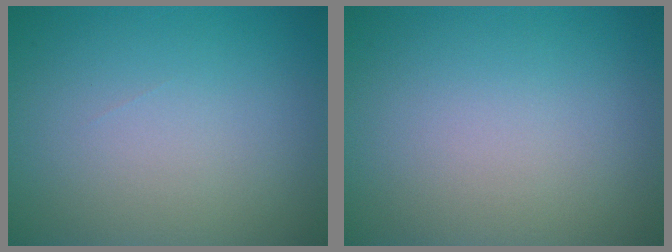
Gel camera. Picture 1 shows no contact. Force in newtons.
{"total": 0.0}